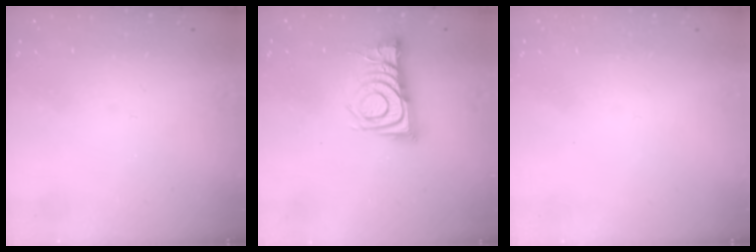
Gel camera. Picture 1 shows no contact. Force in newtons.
{"total": 11.2, "press": 11.2, "slide": 0.5}
{"total": 1.7, "press": 1.7, "slide": 0.1}